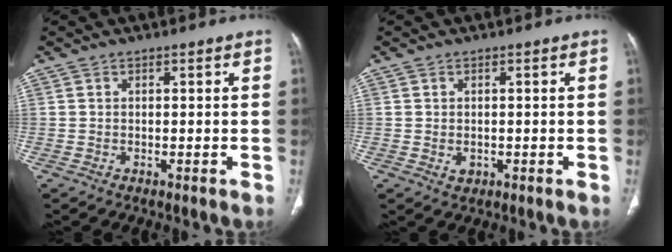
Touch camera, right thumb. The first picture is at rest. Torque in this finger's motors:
{"motor_torque": [-0.08, 0.17, 0.24, 0.34, 0.00]}